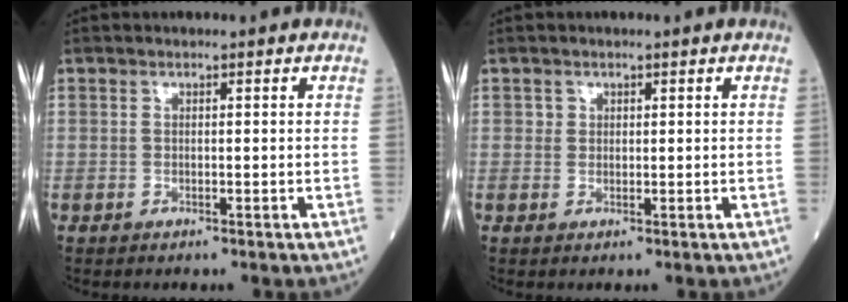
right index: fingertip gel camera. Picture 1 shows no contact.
{"total": 0.9, "force": [0.3, 0.8, 0.1], "torque": [0.008, 0.001, 0.001]}